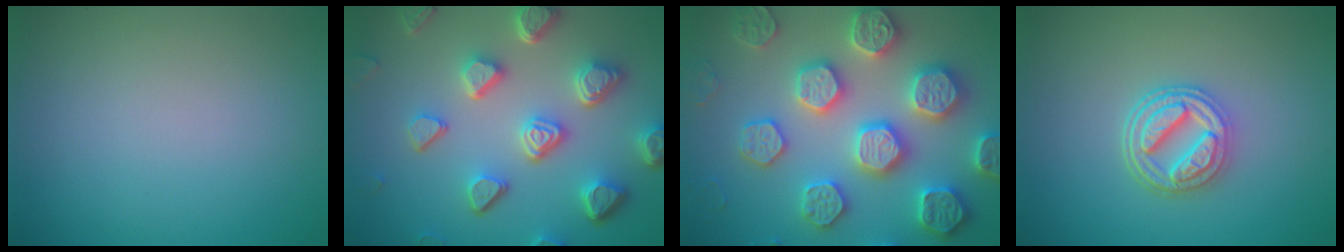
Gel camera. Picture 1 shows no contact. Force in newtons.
{"total": 7.1, "press": 5.5, "slide": 4.5}
{"total": 7.9, "press": 7.7, "slide": 1.7}
{"total": 4.5, "press": 3.7, "slide": 2.6}